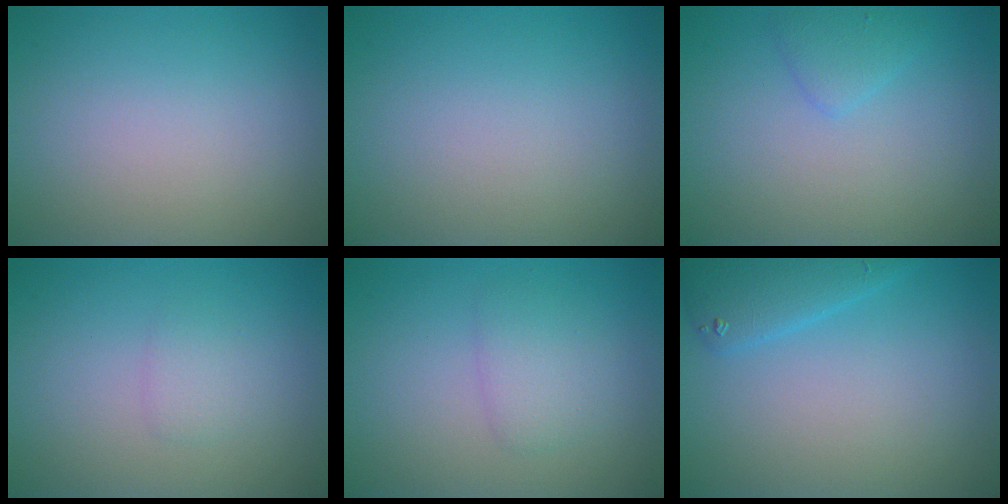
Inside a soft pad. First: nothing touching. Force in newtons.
{"total": 0.0}
{"total": 1.5, "press": 1.5, "slide": 0.1}
{"total": 1.2, "press": 1.2, "slide": 0.1}
{"total": 2.1, "press": 2.1, "slide": 0.1}
{"total": 2.9, "press": 2.9, "slide": 0.2}